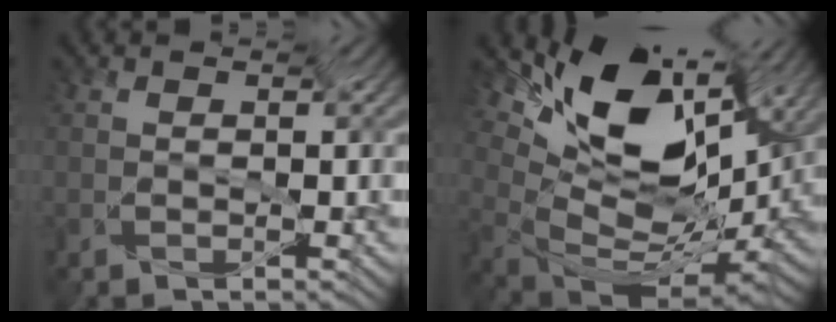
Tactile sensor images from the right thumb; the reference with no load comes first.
{"total": 12.8, "force": [3.3, 6.6, 10.4], "torque": [-0.196, 0.019, 0.078]}